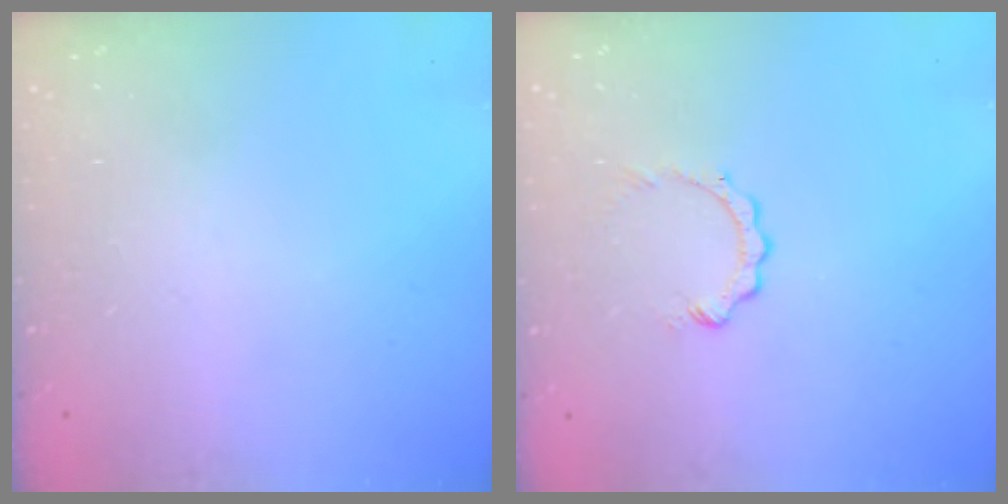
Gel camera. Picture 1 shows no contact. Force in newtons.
{"total": 2.6, "press": 2.6, "slide": 0.3}